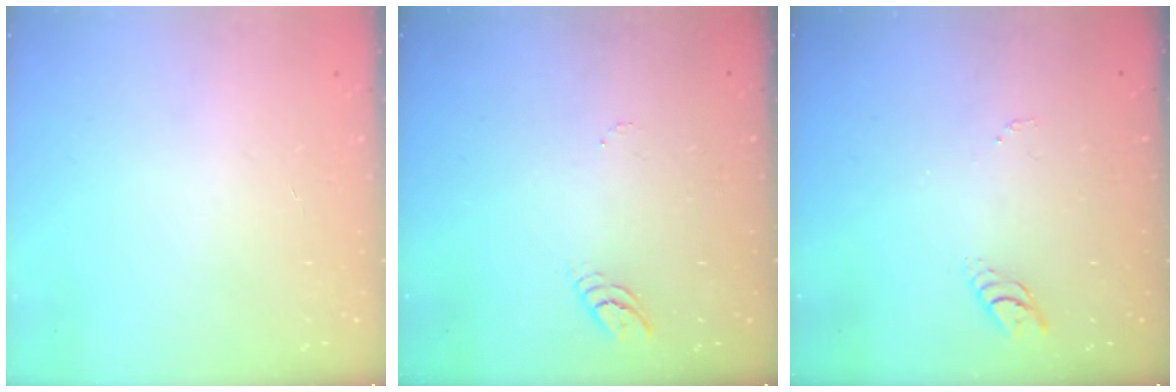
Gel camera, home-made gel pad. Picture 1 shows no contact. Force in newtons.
{"total": 3.1, "press": 3.1, "slide": 0.4}
{"total": 4.1, "press": 4.0, "slide": 0.4}